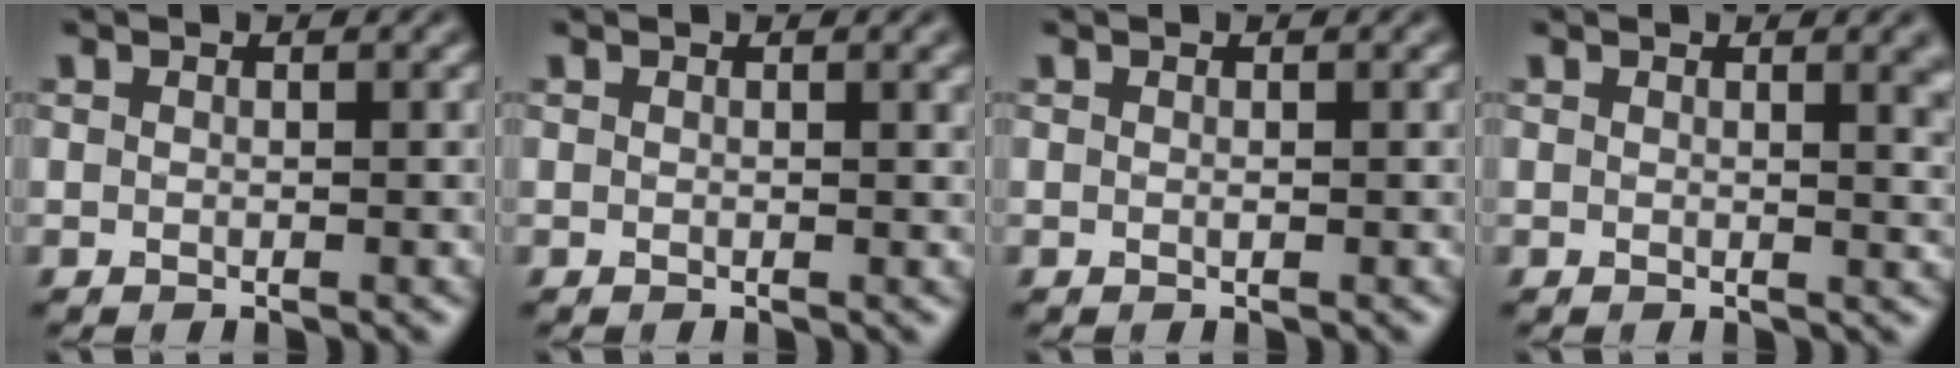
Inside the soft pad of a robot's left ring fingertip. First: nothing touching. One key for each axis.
{"total": 1.1, "fx": 0.6, "fy": 0.3, "fz": 0.8, "tx": -0.005, "ty": 0.004, "tz": 0.007}
{"total": 0.0}
{"total": 2.6, "fx": 1.2, "fy": 1.1, "fz": 2.1, "tx": -0.011, "ty": 0.001, "tz": 0.014}